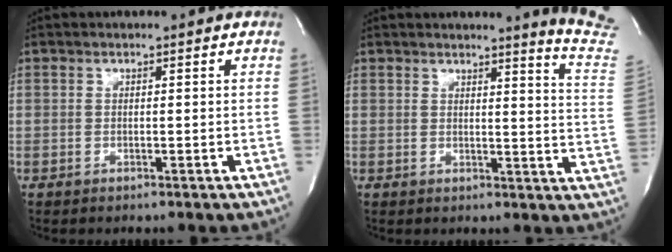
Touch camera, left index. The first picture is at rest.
{"total": 10.4, "force": [9.8, -2.0, 2.7], "torque": [-0.029, -0.112, 0.087]}